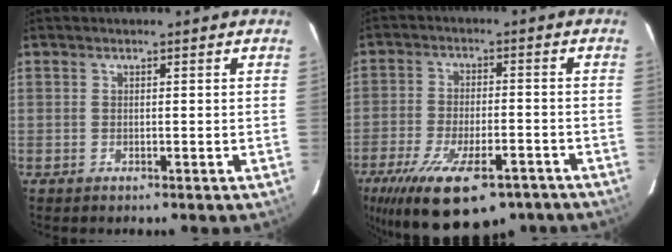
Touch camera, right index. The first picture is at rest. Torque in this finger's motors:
{"motor_torque": [1.34, -0.80, 0.91, 0.21]}